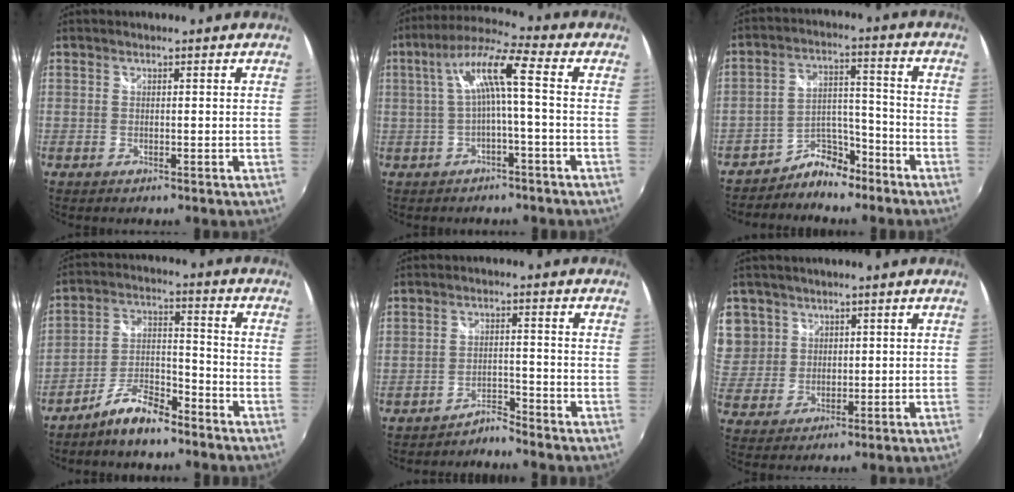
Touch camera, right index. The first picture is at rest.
{"total": 8.1, "force": [-0.4, 0.4, 8.1], "torque": [-0.169, 0.019, -0.002]}
{"total": 7.2, "force": [-6.3, 3.2, 1.7], "torque": [-0.027, 0.031, -0.111]}
{"total": 8.4, "force": [-6.8, 2.4, 4.2], "torque": [-0.096, 0.019, -0.126]}
{"total": 3.1, "force": [-3.1, -0.2, -0.2], "torque": [-0.003, 0.003, -0.058]}
{"total": 11.1, "force": [4.7, 9.7, 2.7], "torque": [-0.078, 0.017, 0.102]}